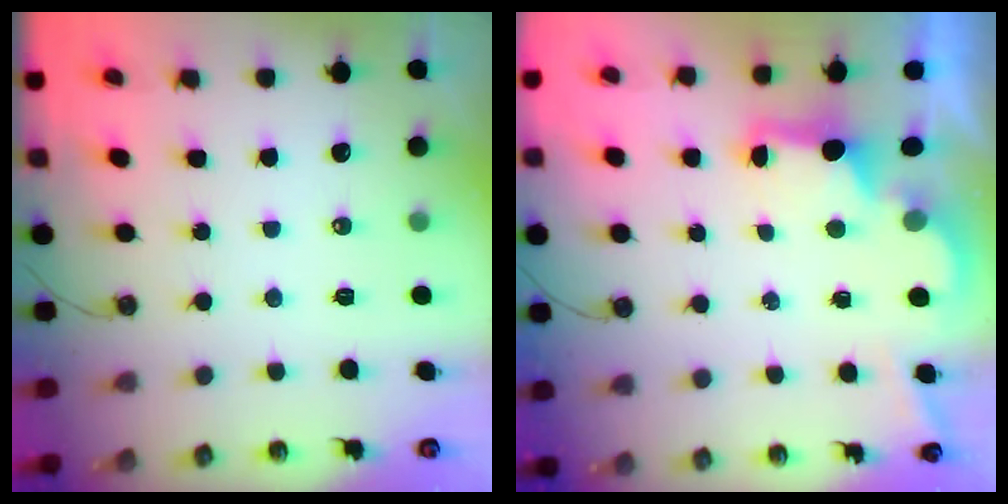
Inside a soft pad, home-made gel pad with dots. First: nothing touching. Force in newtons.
{"total": 2.6, "press": 2.5, "slide": 0.7}